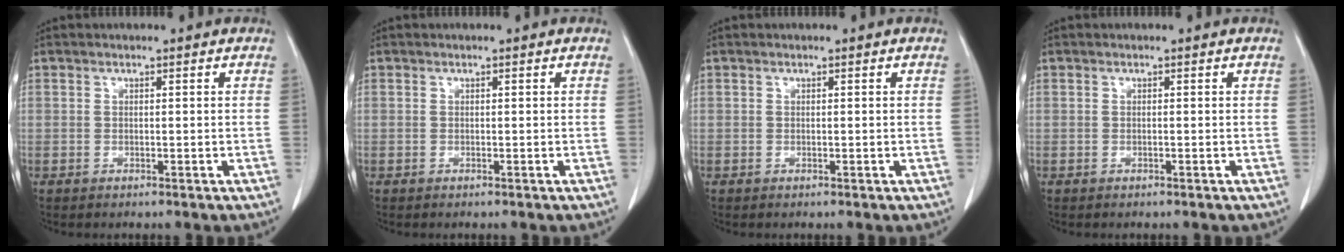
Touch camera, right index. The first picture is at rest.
{"total": 0.0}
{"total": 0.0}
{"total": 0.0}